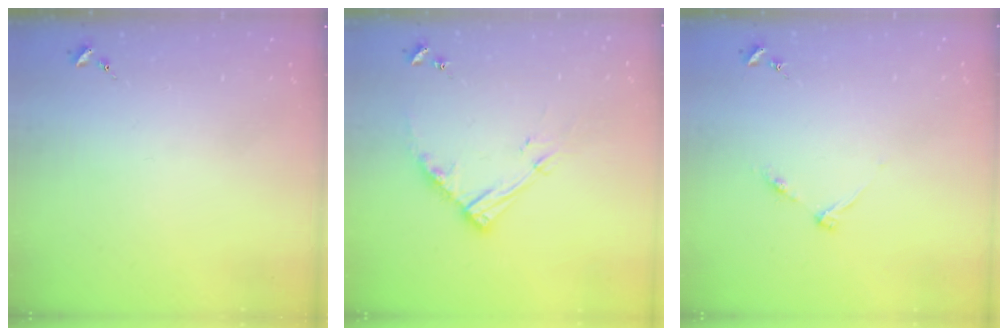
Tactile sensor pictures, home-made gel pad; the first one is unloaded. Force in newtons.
{"total": 13.1, "press": 13.0, "slide": 1.3}
{"total": 4.6, "press": 4.6, "slide": 0.5}